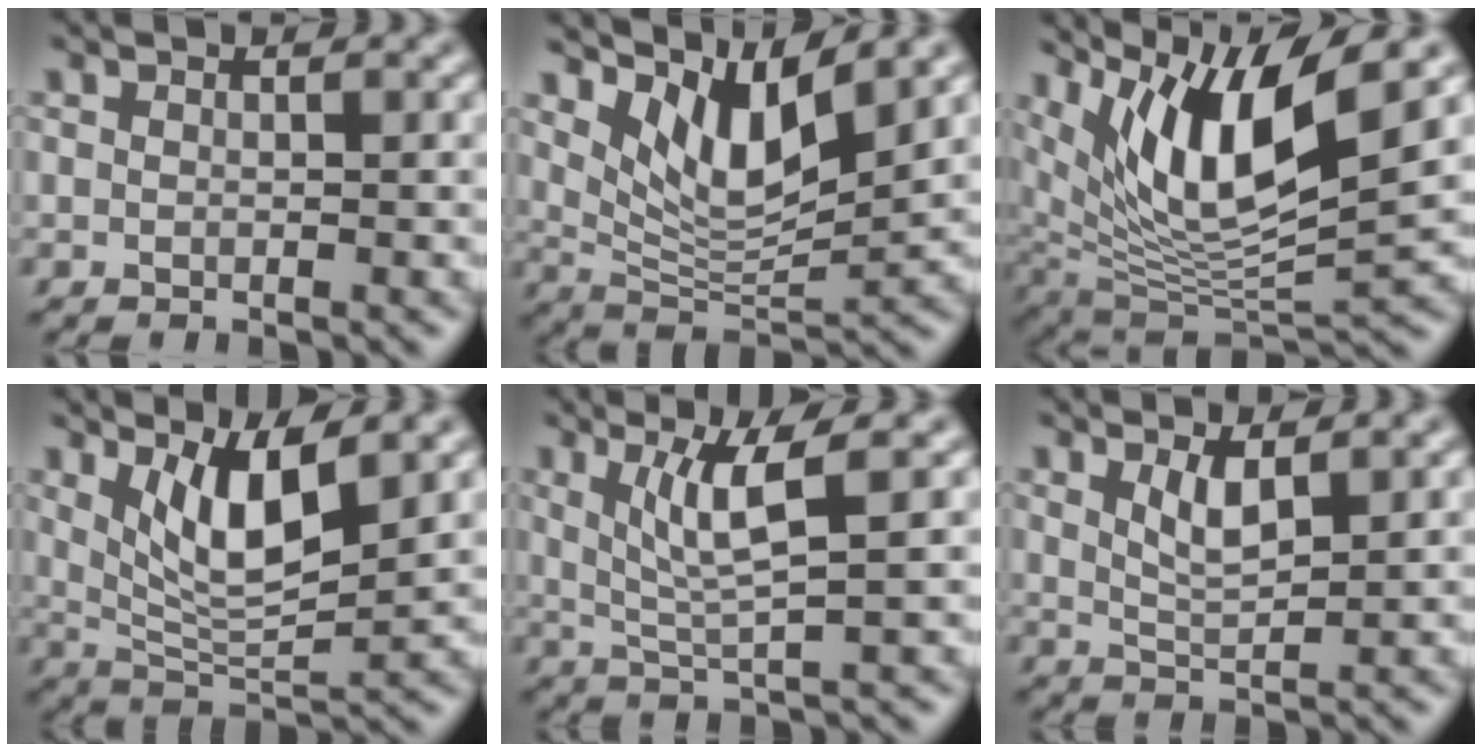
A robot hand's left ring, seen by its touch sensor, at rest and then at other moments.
{"total": 6.7, "force": [4.0, 2.3, 4.9], "torque": [-0.098, -0.012, 0.078]}
{"total": 10.2, "force": [5.1, 3.1, 8.3], "torque": [-0.150, -0.009, 0.101]}
{"total": 5.8, "force": [2.4, 1.7, 5.1], "torque": [-0.095, -0.013, 0.051]}
{"total": 4.4, "force": [1.5, 0.6, 4.1], "torque": [-0.084, -0.005, 0.037]}
{"total": 2.3, "force": [1.3, 0.6, 1.8], "torque": [-0.037, -0.008, 0.028]}